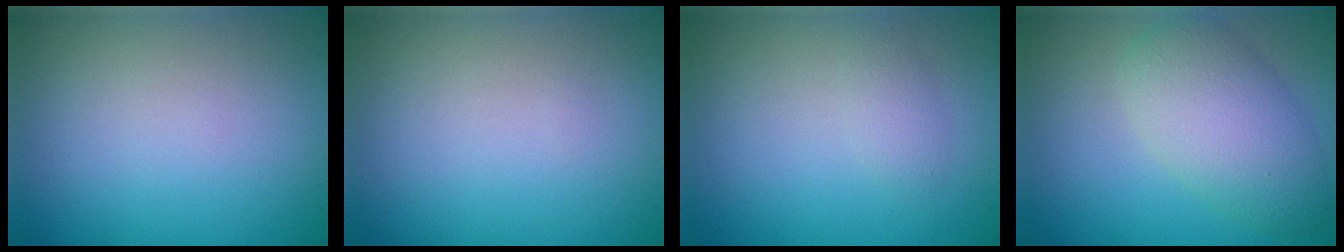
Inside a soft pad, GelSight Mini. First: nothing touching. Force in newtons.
{"total": 0.0}
{"total": 1.1, "press": 1.1, "slide": 0.0}
{"total": 4.8, "press": 4.8, "slide": 0.1}